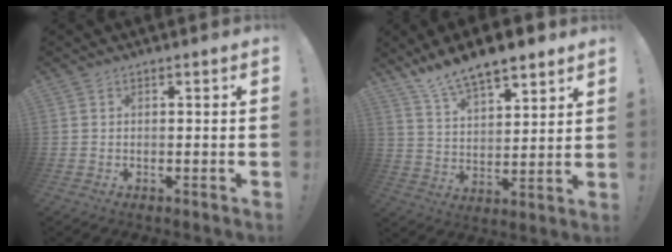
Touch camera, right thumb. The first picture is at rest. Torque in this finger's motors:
{"motor_torque": [0.53, 0.72, 0.91, 0.79, 0.38]}